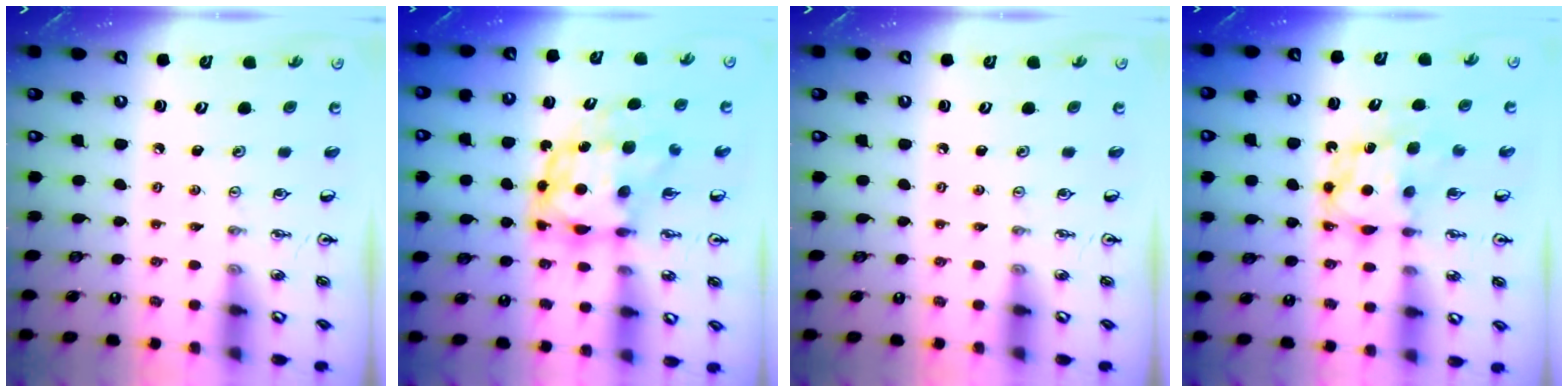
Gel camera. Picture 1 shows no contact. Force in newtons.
{"total": 8.0, "press": 8.0, "slide": 0.7}
{"total": 0.0}
{"total": 6.9, "press": 6.9, "slide": 0.3}